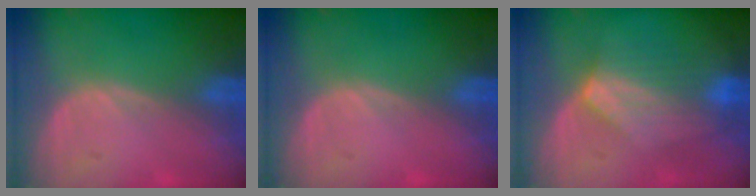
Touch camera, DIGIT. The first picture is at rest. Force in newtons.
{"total": 0.0}
{"total": 7.0, "press": 6.6, "slide": 2.3}